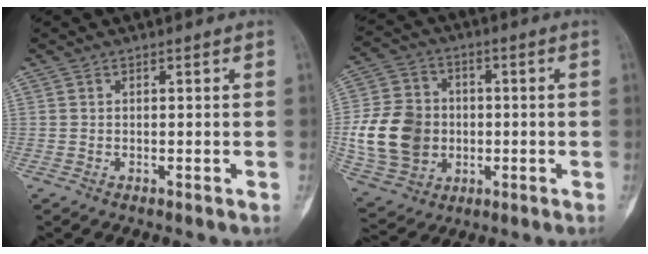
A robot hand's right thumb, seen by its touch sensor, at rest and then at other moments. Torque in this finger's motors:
{"motor_torque": [0.86, 0.86, 0.49, -0.44, 0.28]}